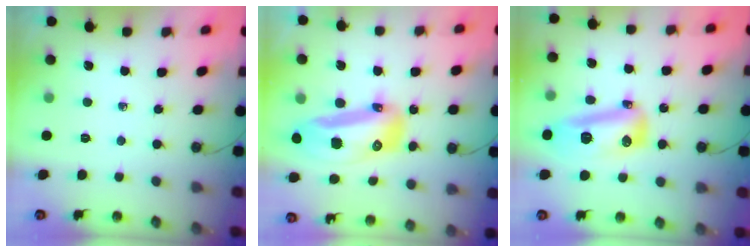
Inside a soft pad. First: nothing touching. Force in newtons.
{"total": 27.1, "press": 21.3, "slide": 16.7}
{"total": 14.4, "press": 14.0, "slide": 3.4}